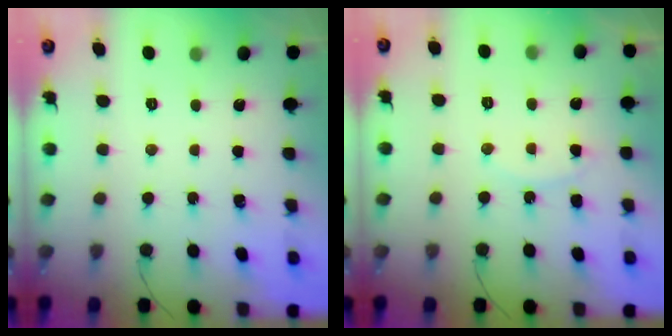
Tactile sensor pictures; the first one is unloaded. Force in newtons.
{"total": 7.2, "press": 7.2, "slide": 0.4}